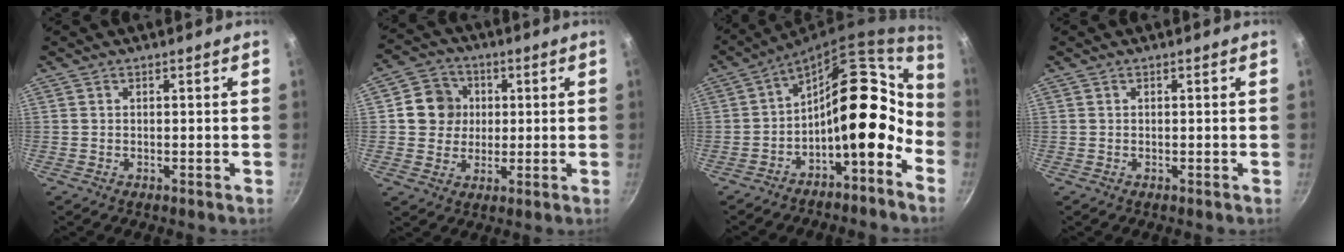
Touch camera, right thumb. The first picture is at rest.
{"total": 8.5, "force": [1.4, 7.9, 3.0], "torque": [-0.012, 0.011, 0.015]}
{"total": 13.7, "force": [-4.9, 7.3, 10.4], "torque": [-0.092, 0.075, -0.082]}
{"total": 0.0}